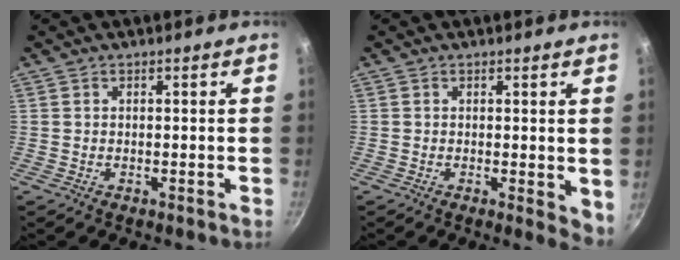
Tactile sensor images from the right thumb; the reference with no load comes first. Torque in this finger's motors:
{"motor_torque": [0.02, 0.35, 0.64, -0.18, 0.01]}